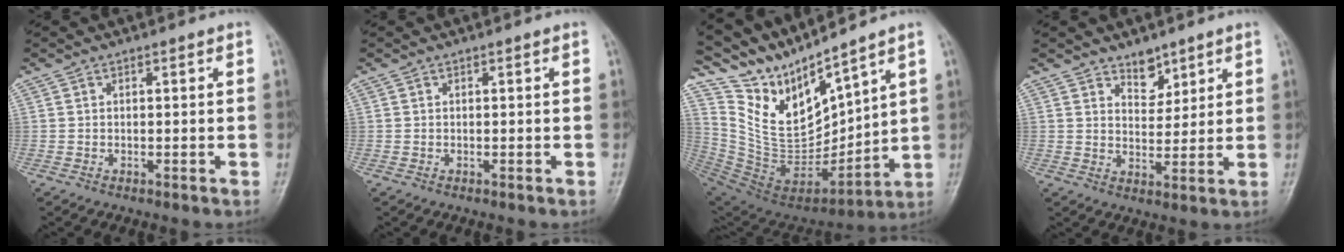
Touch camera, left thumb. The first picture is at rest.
{"total": 0.0}
{"total": 16.3, "force": [13.9, 3.8, 7.5], "torque": [-0.112, -0.089, 0.292]}
{"total": 4.6, "force": [3.4, 2.6, 1.7], "torque": [-0.001, -0.028, 0.059]}